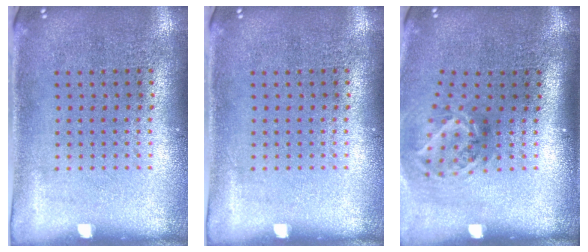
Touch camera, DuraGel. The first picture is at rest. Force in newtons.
{"total": 0.0}
{"total": 1.9, "press": 1.2, "slide": 1.5}